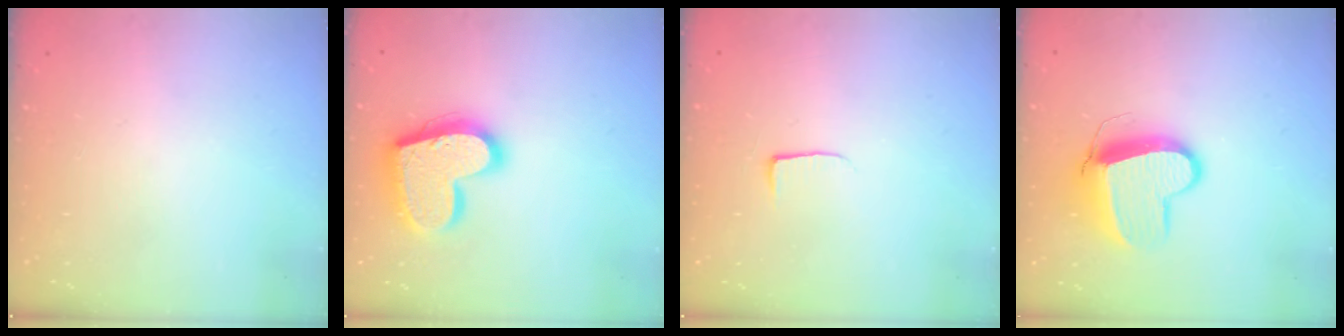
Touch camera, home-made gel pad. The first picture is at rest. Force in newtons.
{"total": 19.0, "press": 18.9, "slide": 1.6}
{"total": 3.9, "press": 3.9, "slide": 0.5}
{"total": 12.0, "press": 11.9, "slide": 1.2}